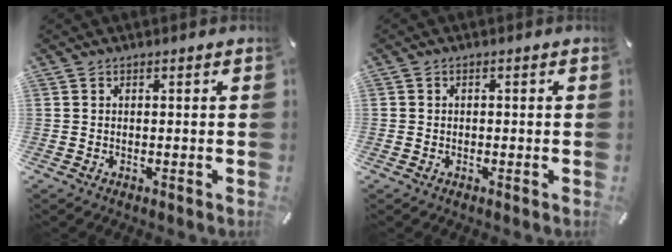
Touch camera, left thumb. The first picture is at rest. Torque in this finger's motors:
{"motor_torque": [0.78, 1.45, 0.23, 0.27, 0.10]}